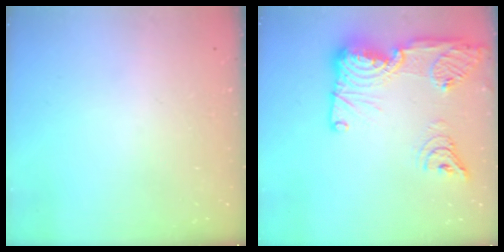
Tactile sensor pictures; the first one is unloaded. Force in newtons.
{"total": 27.4, "press": 26.4, "slide": 7.2}